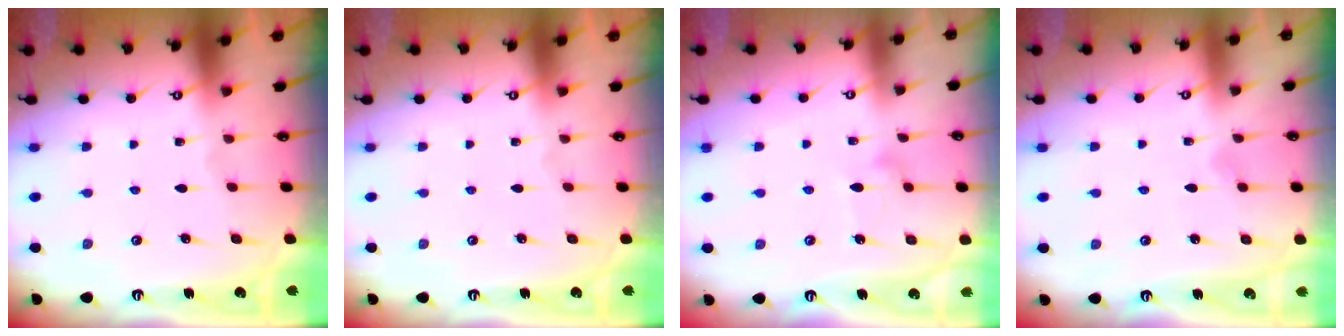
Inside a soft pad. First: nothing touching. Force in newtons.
{"total": 0.0}
{"total": 8.1, "press": 8.0, "slide": 0.4}
{"total": 4.6, "press": 4.6, "slide": 0.2}